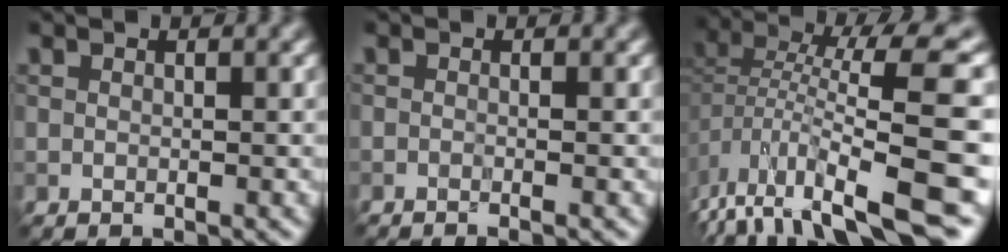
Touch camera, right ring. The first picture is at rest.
{"total": 1.2, "force": [-0.6, 0.4, 1.0], "torque": [-0.004, -0.006, -0.017]}
{"total": 9.2, "force": [-2.9, 2.5, 8.4], "torque": [-0.150, 0.027, -0.045]}